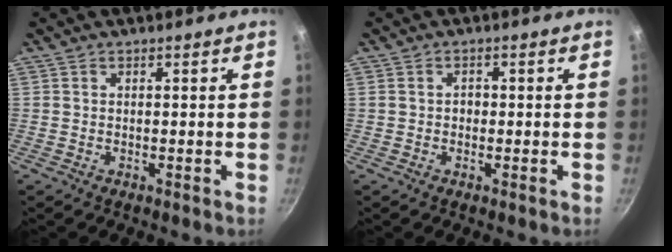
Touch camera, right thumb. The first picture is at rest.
{"total": 1.4, "force": [-0.2, 1.2, 0.8], "torque": [-0.007, 0.006, -0.005]}